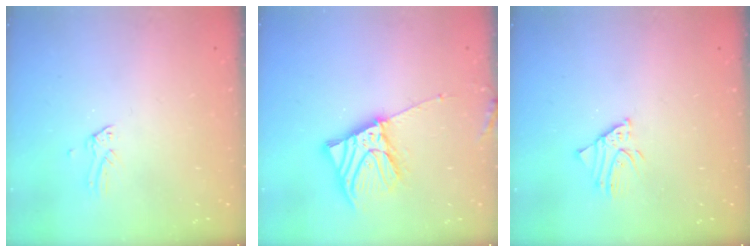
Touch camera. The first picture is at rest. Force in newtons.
{"total": 12.3, "press": 12.1, "slide": 2.2}
{"total": 2.6, "press": 2.6, "slide": 0.2}